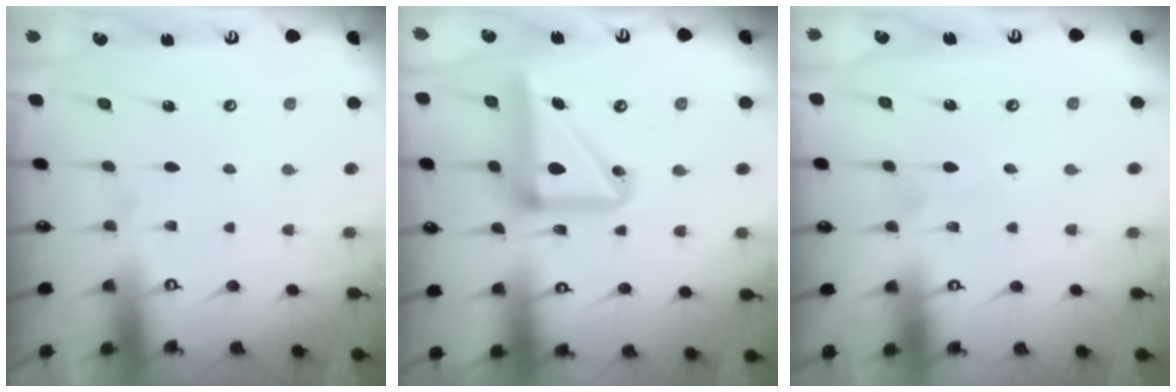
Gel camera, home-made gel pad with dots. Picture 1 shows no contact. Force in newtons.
{"total": 15.5, "press": 15.3, "slide": 2.3}
{"total": 2.7, "press": 2.6, "slide": 0.2}